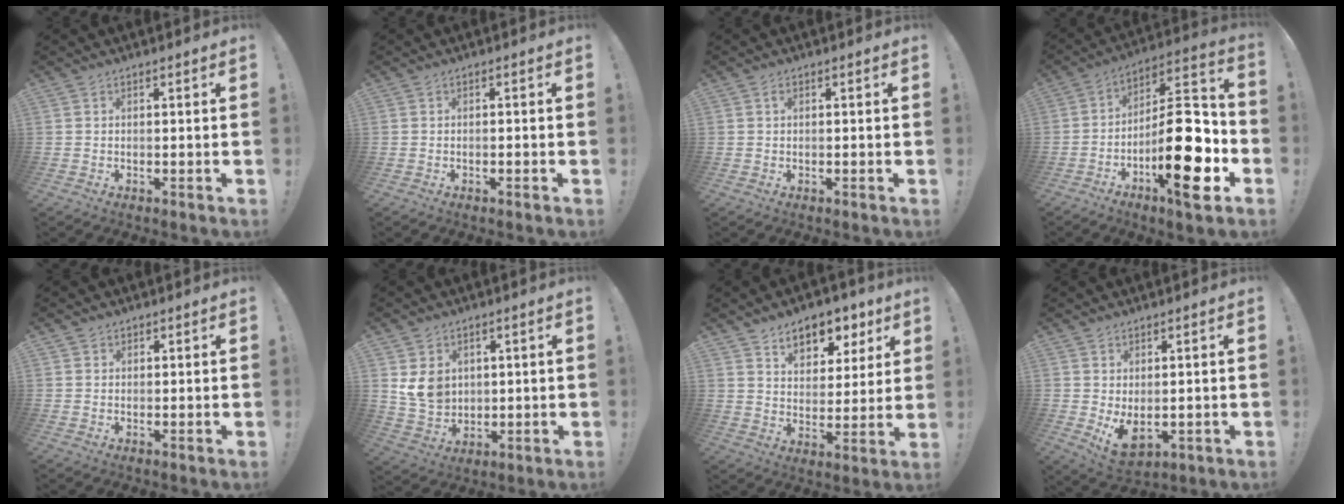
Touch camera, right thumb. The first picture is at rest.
{"total": 0.8, "force": [-0.7, 0.0, 0.5], "torque": [-0.013, 0.003, -0.010]}
{"total": 0.6, "force": [0.2, 0.4, 0.4], "torque": [-0.007, 0.003, 0.002]}
{"total": 22.9, "force": [-7.6, 7.3, 20.3], "torque": [-0.328, 0.045, -0.115]}
{"total": 1.1, "force": [0.8, 0.8, 0.1], "torque": [0.006, -0.002, 0.013]}
{"total": 8.4, "force": [3.0, 6.9, 3.7], "torque": [-0.056, -0.012, 0.064]}
{"total": 9.7, "force": [6.8, 5.8, 3.7], "torque": [-0.051, -0.050, 0.127]}
{"total": 5.8, "force": [1.3, 3.1, 4.7], "torque": [-0.070, -0.022, 0.030]}